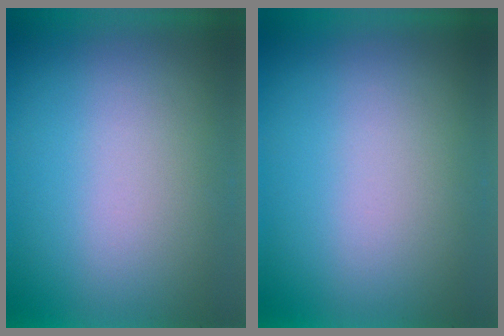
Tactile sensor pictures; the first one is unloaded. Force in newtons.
{"total": 0.0}